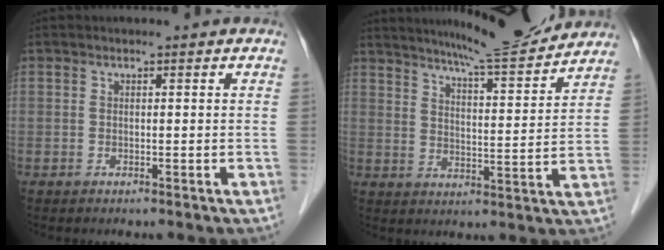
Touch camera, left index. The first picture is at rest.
{"total": 12.4, "force": [11.4, 0.1, 4.9], "torque": [-0.076, -0.010, 0.160]}